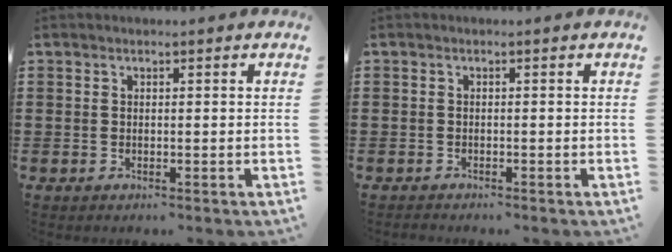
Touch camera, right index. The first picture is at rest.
{"total": 0.6, "force": [-0.6, 0.1, -0.1], "torque": [0.000, 0.000, -0.013]}